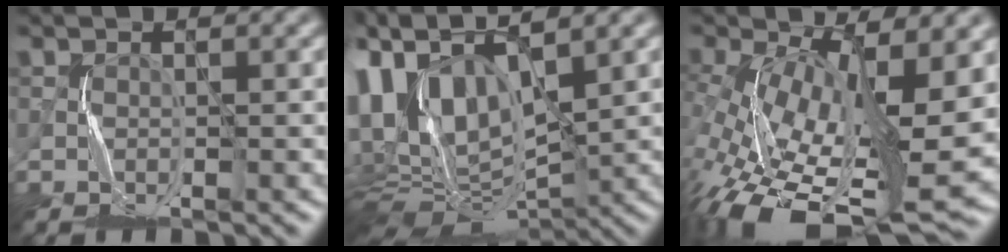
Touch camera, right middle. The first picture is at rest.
{"total": 12.4, "force": [1.7, 7.3, 9.9], "torque": [-0.205, 0.009, 0.040]}
{"total": 13.9, "force": [-3.6, 6.4, 11.8], "torque": [-0.240, -0.032, -0.053]}